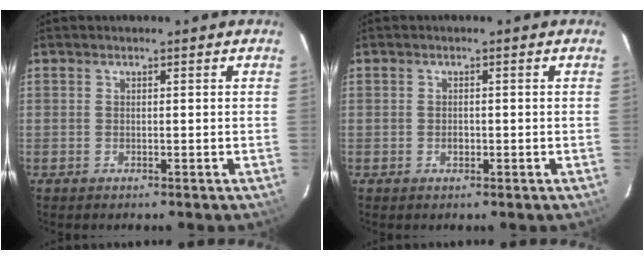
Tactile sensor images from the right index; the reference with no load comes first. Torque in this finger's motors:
{"motor_torque": [-0.05, 0.02, 0.02, 0.00]}